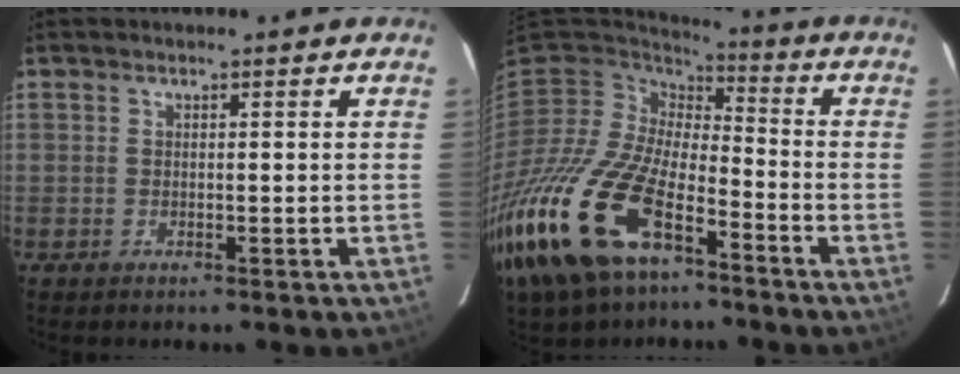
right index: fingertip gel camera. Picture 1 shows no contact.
{"total": 24.5, "force": [-13.5, 12.0, 16.6], "torque": [-0.378, -0.044, -0.253]}